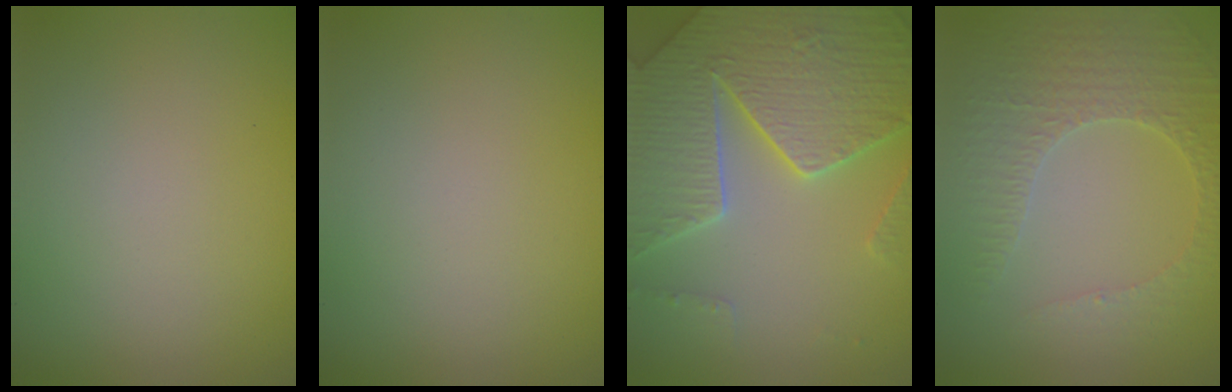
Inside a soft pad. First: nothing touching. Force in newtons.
{"total": 0.0}
{"total": 7.6, "press": 7.3, "slide": 1.9}
{"total": 3.8, "press": 3.2, "slide": 2.0}